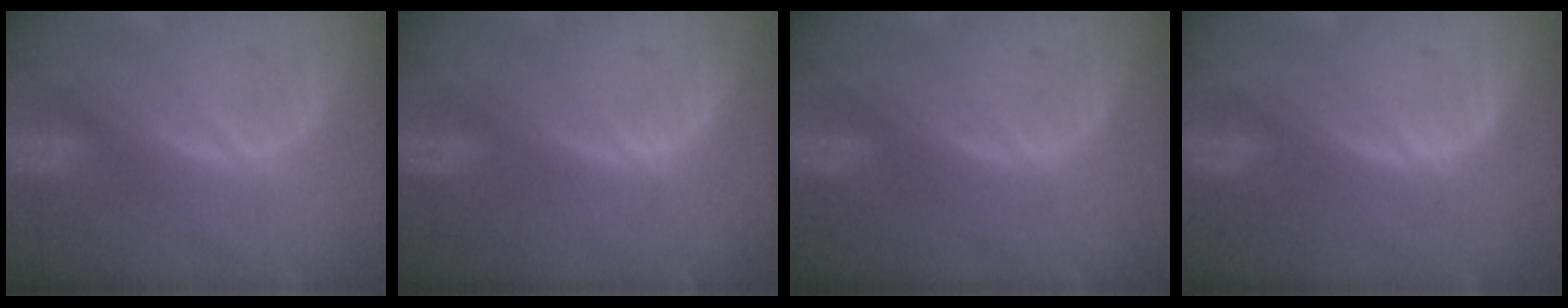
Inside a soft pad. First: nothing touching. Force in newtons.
{"total": 0.0}
{"total": 0.0}
{"total": 0.0}